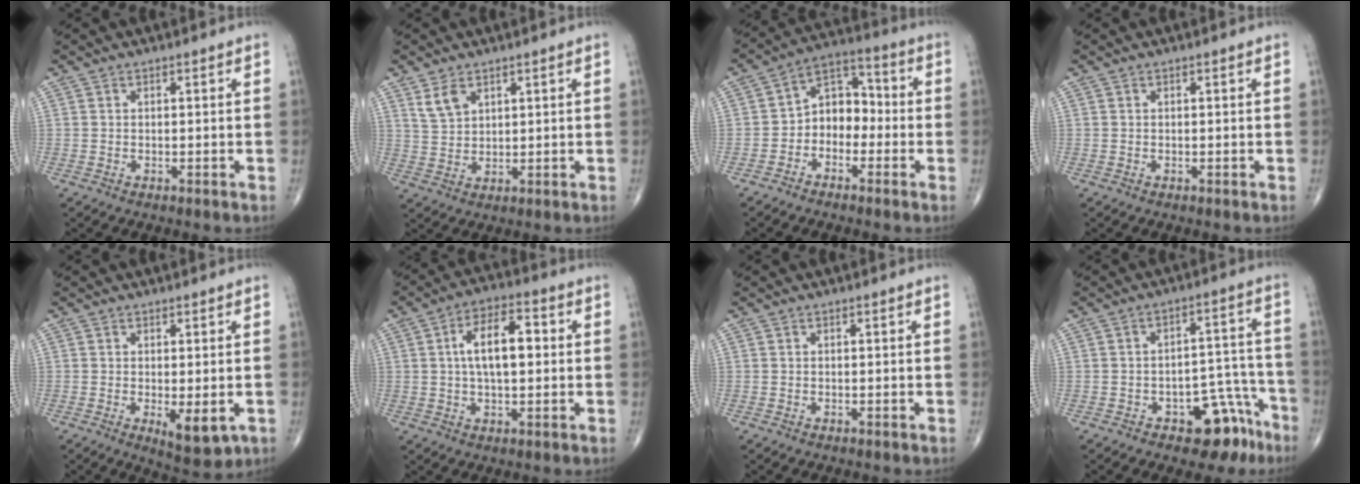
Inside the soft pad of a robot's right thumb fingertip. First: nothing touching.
{"total": 4.3, "force": [2.6, 2.6, 2.3], "torque": [-0.037, -0.013, 0.059]}
{"total": 8.4, "force": [-2.0, 6.3, 5.1], "torque": [-0.045, 0.044, -0.054]}
{"total": 0.0}
{"total": 5.9, "force": [-1.4, 2.3, 5.3], "torque": [-0.070, -0.017, -0.010]}
{"total": 10.7, "force": [1.3, 5.2, 9.3], "torque": [-0.148, 0.018, 0.018]}
{"total": 0.0}
{"total": 10.6, "force": [-6.3, 5.7, 6.3], "torque": [-0.033, 0.063, -0.082]}